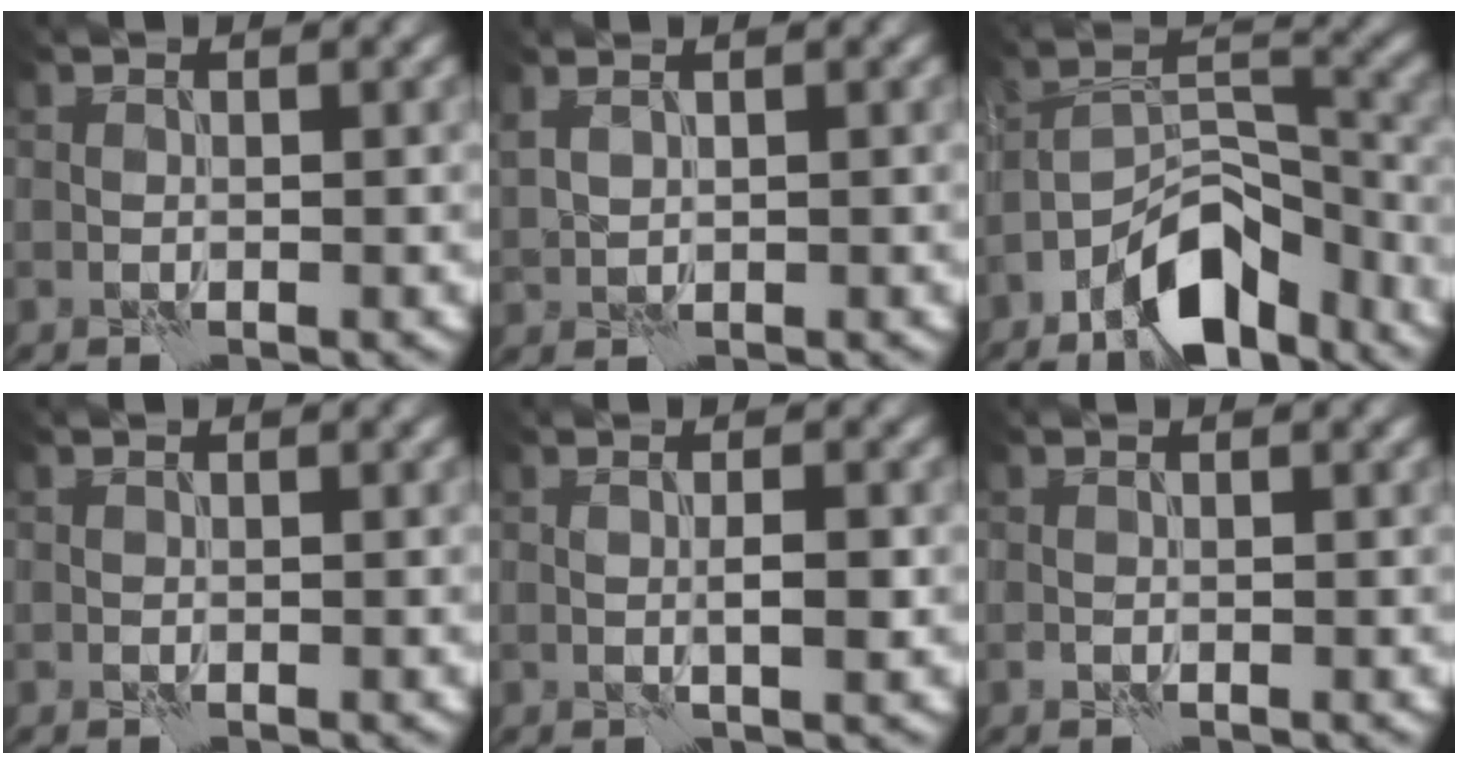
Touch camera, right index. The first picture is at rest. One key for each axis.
{"total": 1.1, "fx": 1.0, "fy": 0.4, "fz": 0.4, "tx": -0.014, "ty": 0.002, "tz": 0.026}
{"total": 10.0, "fx": -6.7, "fy": 4.1, "fz": 6.1, "tx": -0.093, "ty": 0.007, "tz": -0.126}
{"total": 0.0}
{"total": 1.4, "fx": -0.1, "fy": 0.1, "fz": 1.4, "tx": -0.025, "ty": 0.003, "tz": -0.002}
{"total": 0.6, "fx": -0.4, "fy": 0.2, "fz": 0.5, "tx": -0.012, "ty": 0.002, "tz": -0.009}